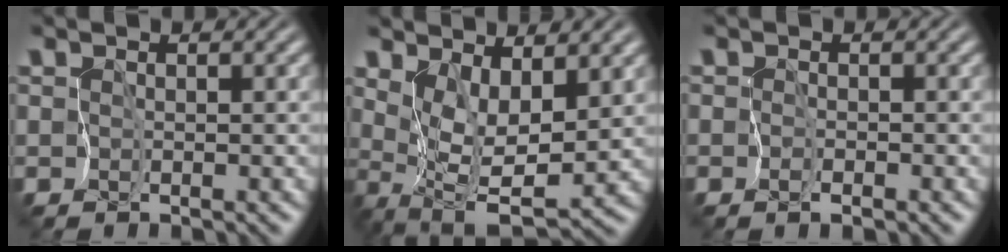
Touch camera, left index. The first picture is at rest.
{"total": 5.4, "force": [2.1, 2.2, 4.4], "torque": [-0.089, -0.015, 0.047]}
{"total": 0.6, "force": [-0.5, 0.2, 0.1], "torque": [-0.002, -0.004, -0.013]}